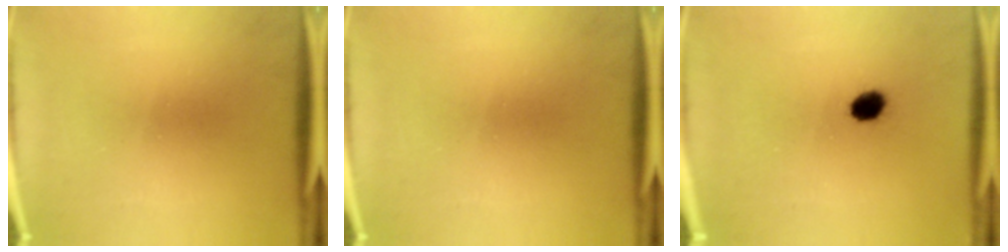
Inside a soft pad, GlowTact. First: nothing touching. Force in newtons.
{"total": 0.0}
{"total": 4.0}